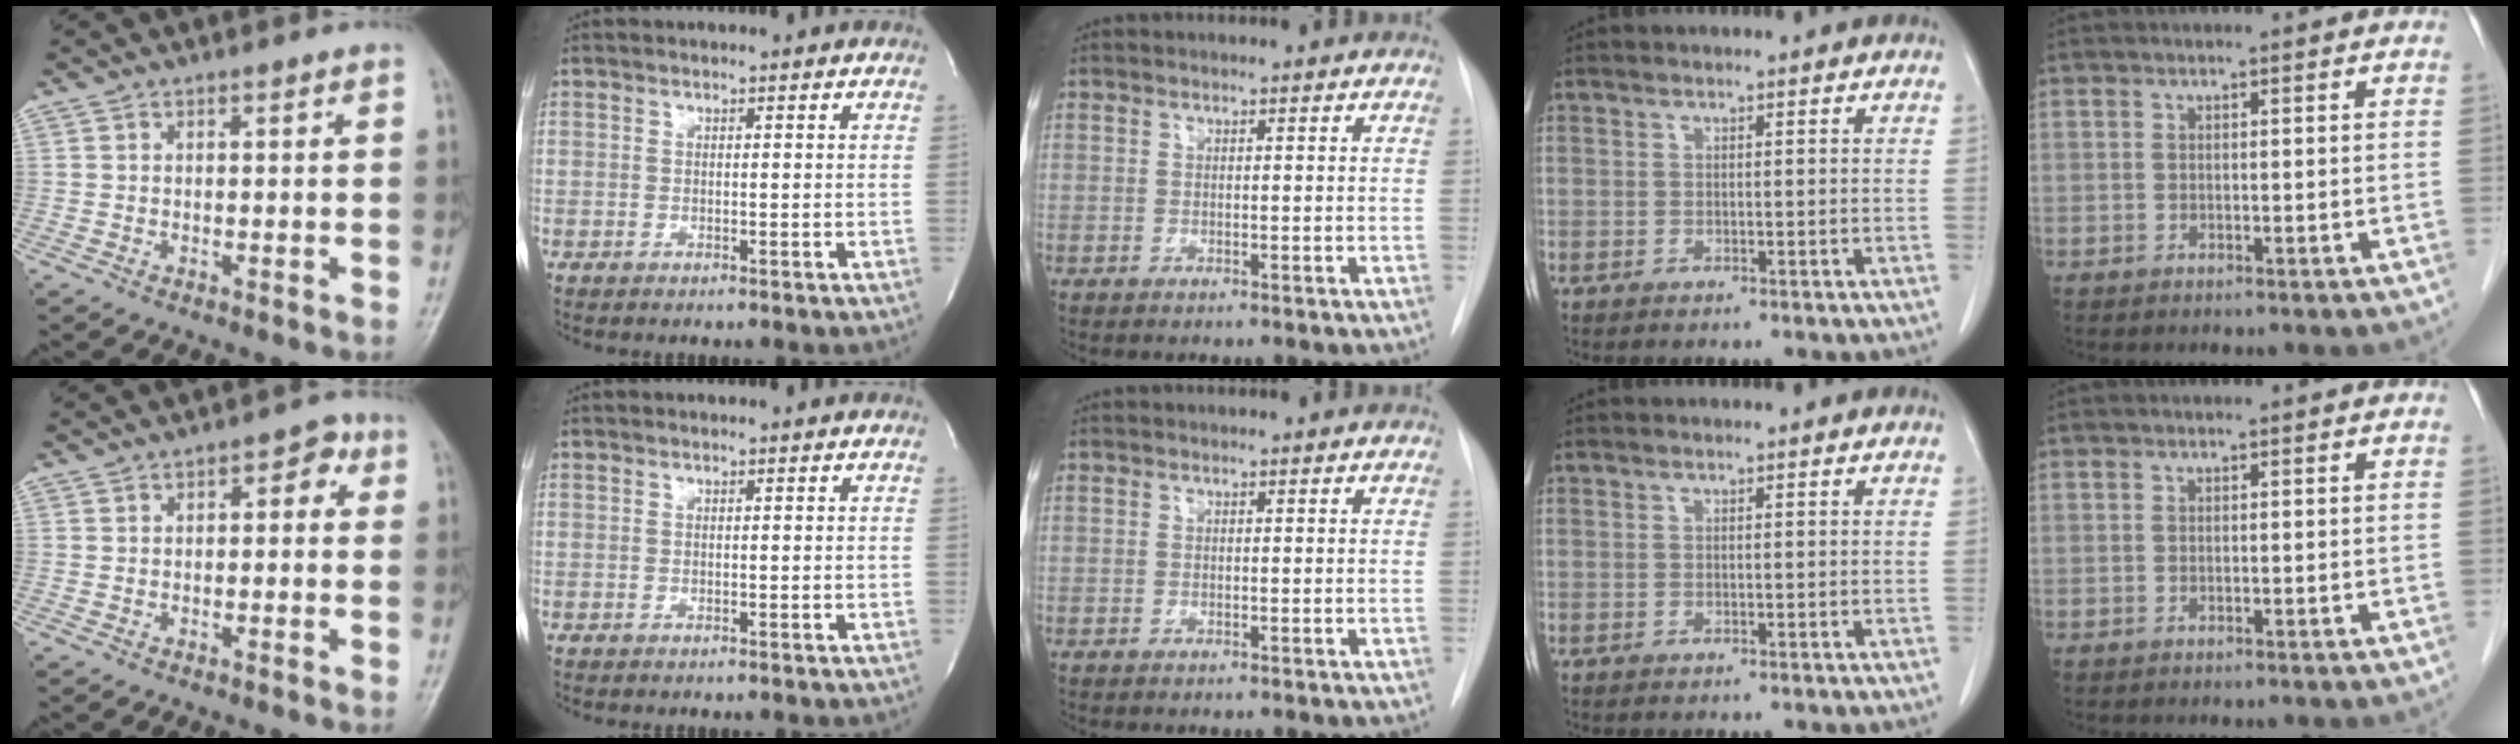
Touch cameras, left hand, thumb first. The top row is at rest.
{"thumb": {"total": 3.6, "force": [0.6, 2.1, 2.8], "torque": [-0.015, 0.012, -0.004]}}